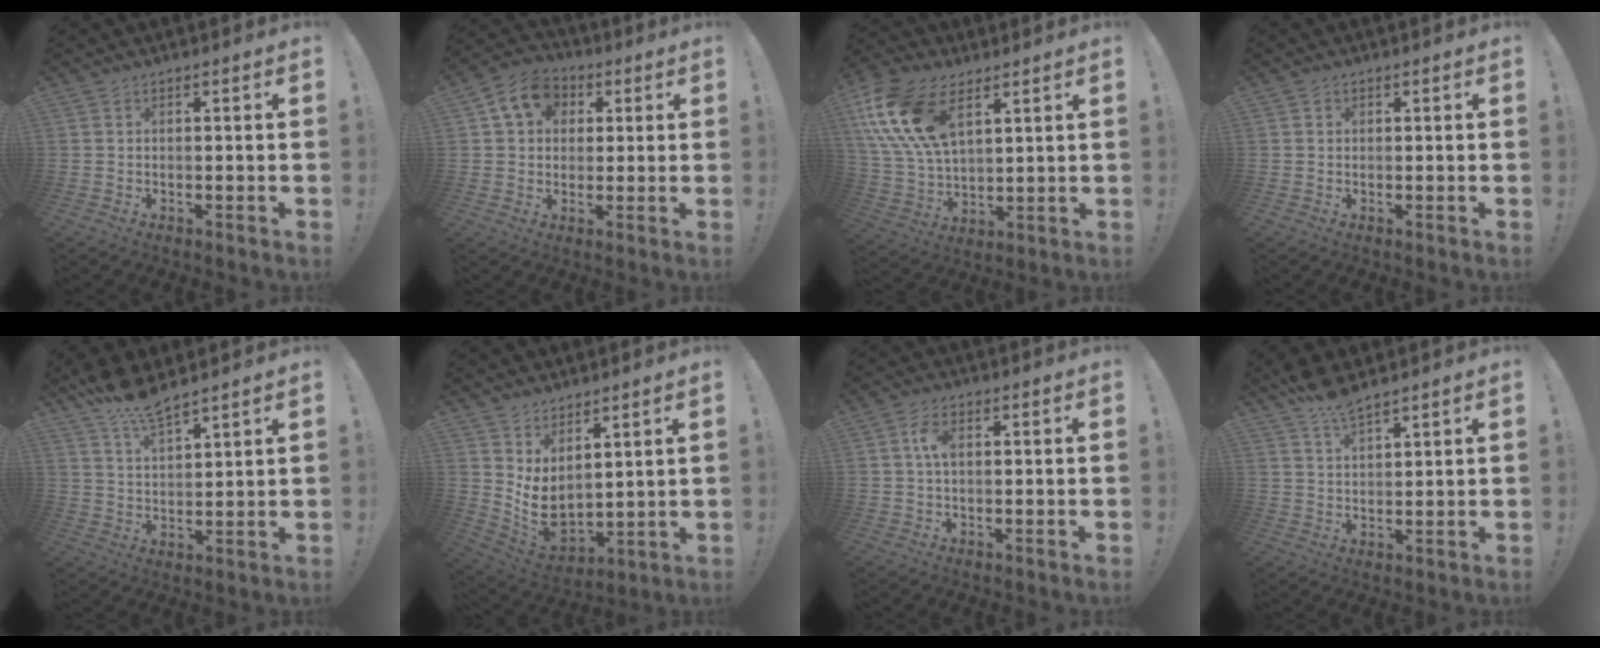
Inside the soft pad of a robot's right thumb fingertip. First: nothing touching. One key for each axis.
{"total": 10.1, "fx": 3.0, "fy": 8.9, "fz": 3.7, "tx": -0.049, "ty": -0.009, "tz": 0.063}
{"total": 19.8, "fx": 9.1, "fy": 11.9, "fz": 13.0, "tx": -0.277, "ty": -0.035, "tz": 0.166}
{"total": 0.7, "fx": 0.3, "fy": 0.7, "fz": -0.1, "tx": 0.008, "ty": -0.002, "tz": 0.005}
{"total": 8.7, "fx": 7.6, "fy": 1.3, "fz": 3.9, "tx": -0.079, "ty": -0.047, "tz": 0.139}
{"total": 7.4, "fx": 3.0, "fy": 4.8, "fz": 4.8, "tx": -0.087, "ty": -0.050, "tz": 0.064}
{"total": 4.5, "fx": 0.8, "fy": 2.4, "fz": 3.7, "tx": -0.065, "ty": 0.006, "tz": 0.013}
{"total": 6.4, "fx": 5.6, "fy": 1.1, "fz": 2.8, "tx": -0.051, "ty": -0.034, "tz": 0.101}